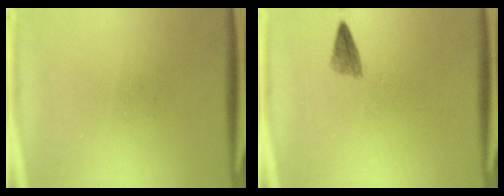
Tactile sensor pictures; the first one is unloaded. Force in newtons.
{"total": 1.7}